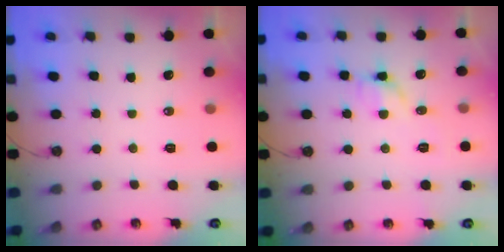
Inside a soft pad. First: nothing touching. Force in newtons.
{"total": 6.6, "press": 6.5, "slide": 1.2}